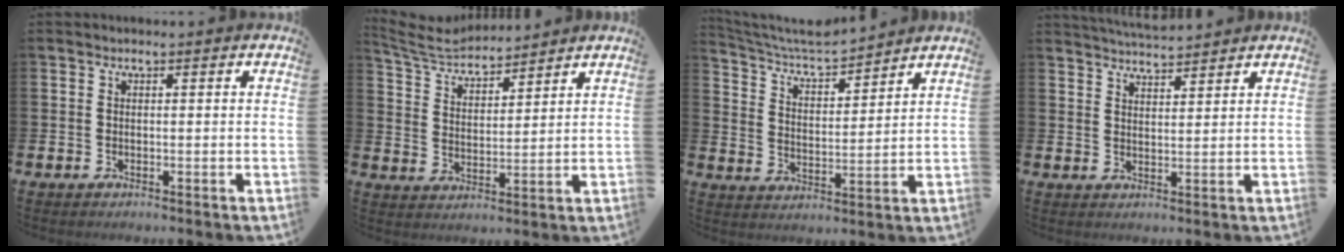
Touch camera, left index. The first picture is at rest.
{"total": 5.2, "force": [5.1, 1.1, 0.8], "torque": [-0.044, -0.031, 0.088]}
{"total": 6.1, "force": [5.8, 1.1, 1.5], "torque": [-0.059, -0.036, 0.099]}
{"total": 4.2, "force": [4.2, 0.2, 0.0], "torque": [-0.010, -0.020, 0.077]}